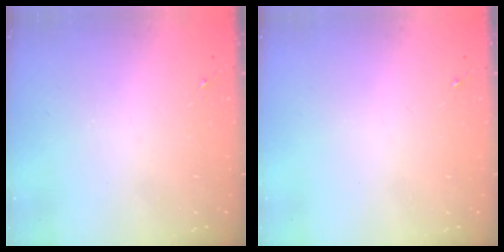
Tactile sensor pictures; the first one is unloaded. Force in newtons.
{"total": 0.0}